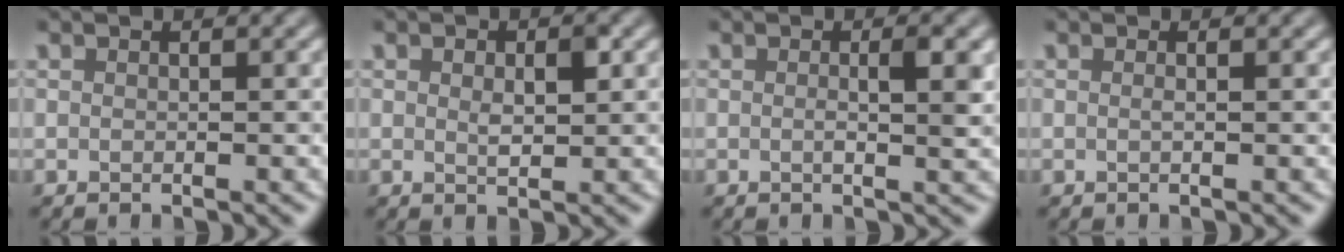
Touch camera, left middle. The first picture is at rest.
{"total": 2.1, "force": [0.4, 1.1, 1.7], "torque": [-0.026, -0.001, 0.007]}
{"total": 2.4, "force": [0.2, 0.4, 2.3], "torque": [-0.035, -0.001, 0.000]}
{"total": 0.6, "force": [0.0, 0.1, 0.5], "torque": [-0.009, 0.002, -0.001]}